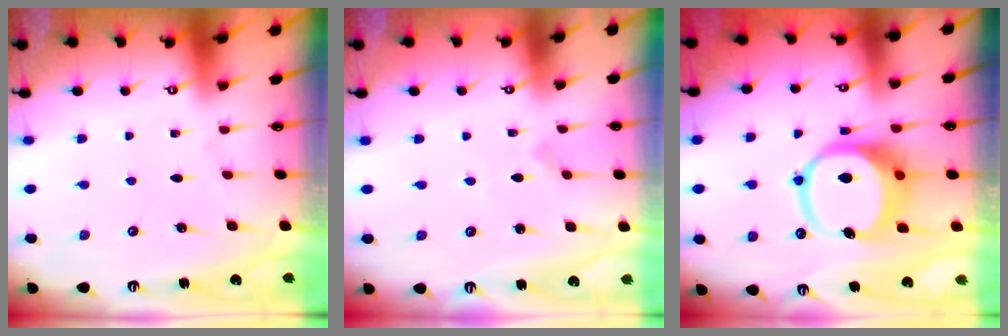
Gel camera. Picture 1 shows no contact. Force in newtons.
{"total": 0.0}
{"total": 11.5, "press": 11.3, "slide": 2.1}